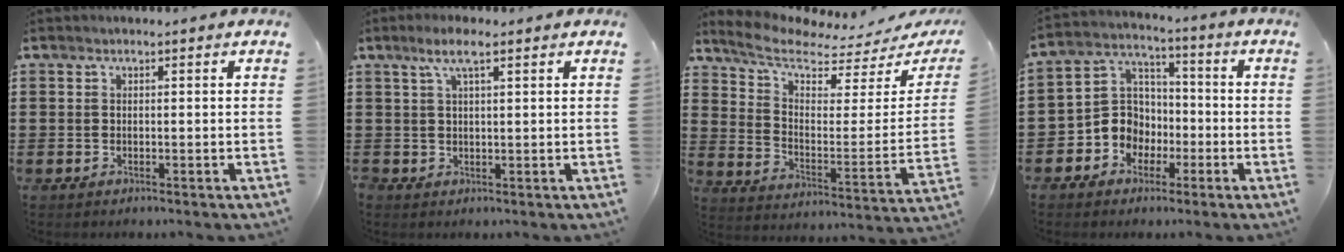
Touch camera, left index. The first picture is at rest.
{"total": 4.0, "force": [2.0, 1.4, 3.1], "torque": [-0.068, 0.007, 0.034]}
{"total": 6.3, "force": [5.2, 1.7, 3.2], "torque": [-0.089, -0.039, 0.087]}
{"total": 7.5, "force": [-2.4, 6.7, 2.2], "torque": [-0.084, 0.007, -0.052]}